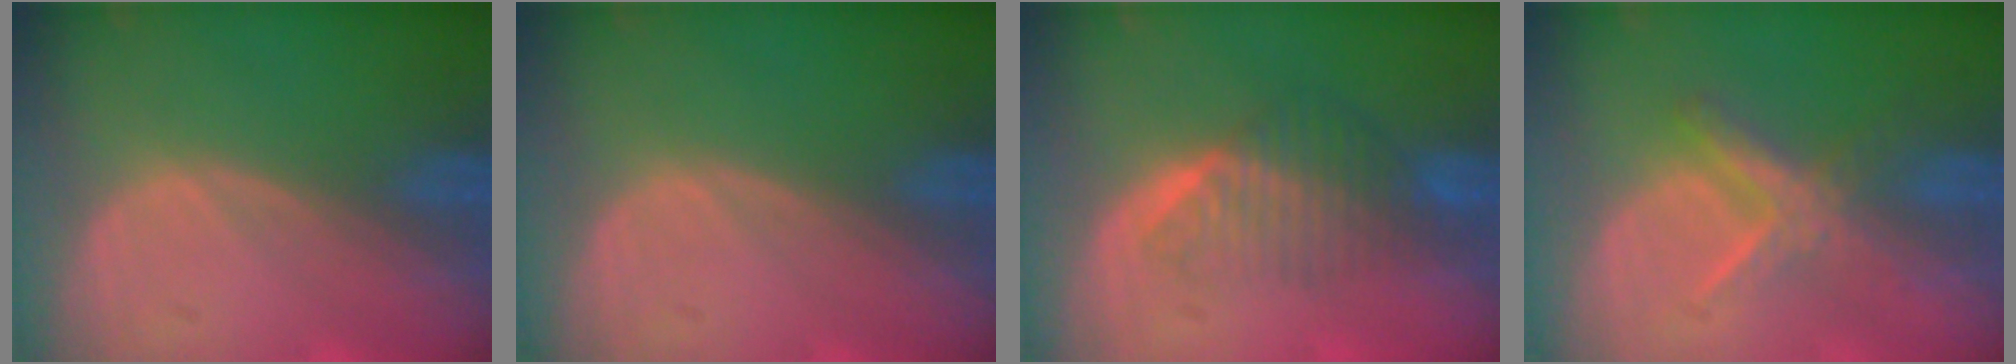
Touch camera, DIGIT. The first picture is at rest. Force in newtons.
{"total": 0.0}
{"total": 6.5, "press": 5.5, "slide": 3.4}
{"total": 5.5, "press": 5.3, "slide": 1.7}